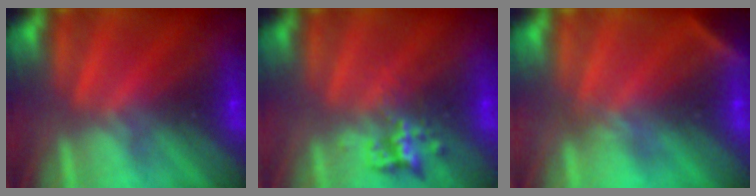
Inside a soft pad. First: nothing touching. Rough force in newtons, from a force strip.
{"total": 2.3}
{"total": 2.9}